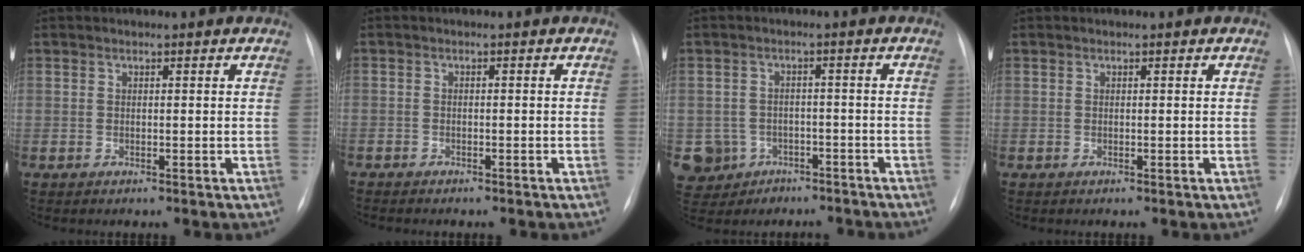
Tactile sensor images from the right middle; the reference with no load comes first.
{"total": 3.1, "force": [-2.5, 1.3, 1.3], "torque": [-0.016, -0.001, -0.026]}
{"total": 7.9, "force": [-4.3, 6.6, 1.0], "torque": [-0.040, 0.020, -0.053]}
{"total": 0.0}